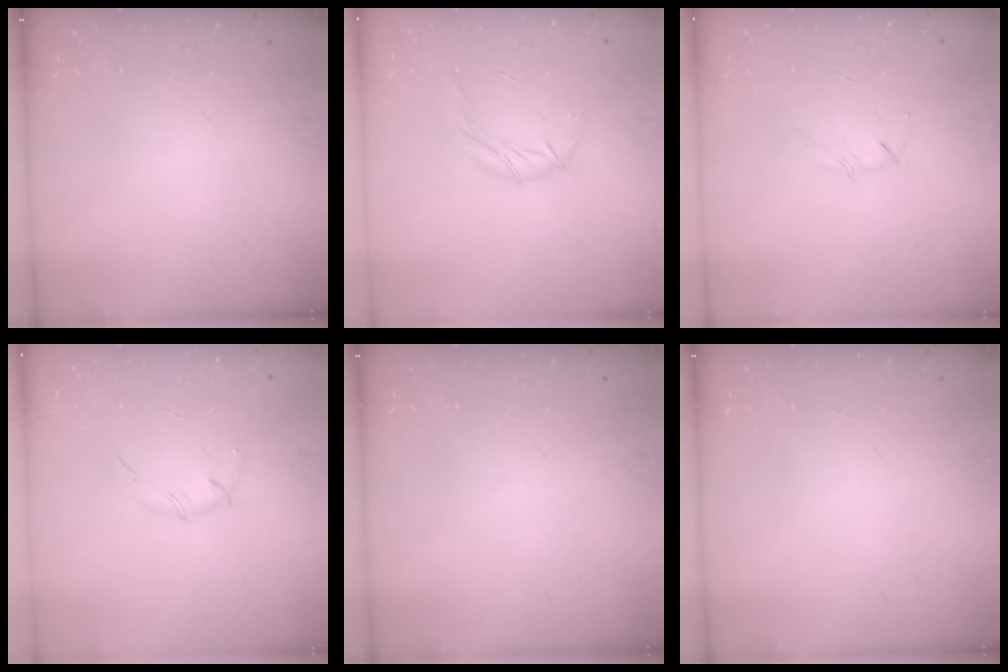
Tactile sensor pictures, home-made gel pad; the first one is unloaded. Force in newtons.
{"total": 6.8, "press": 6.8, "slide": 0.5}
{"total": 2.9, "press": 2.8, "slide": 0.6}
{"total": 3.6, "press": 3.6, "slide": 0.8}
{"total": 0.0}
{"total": 0.0}